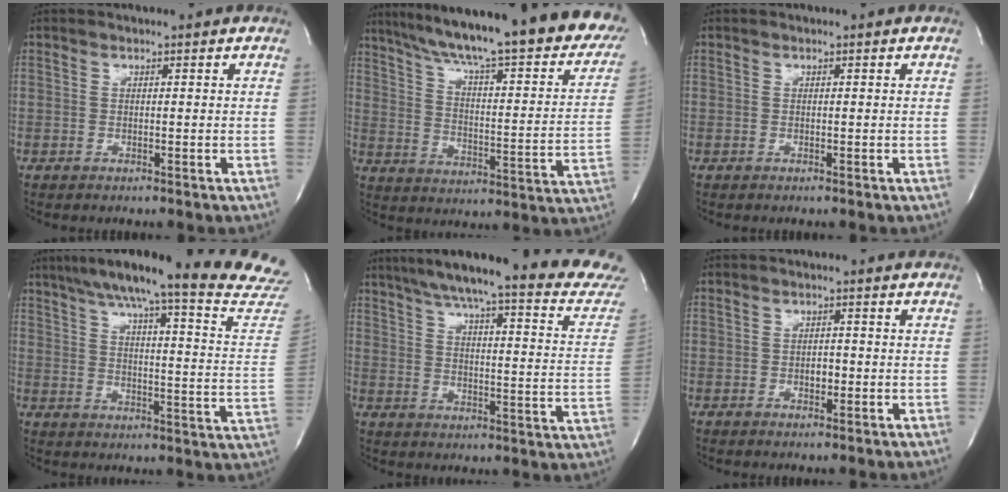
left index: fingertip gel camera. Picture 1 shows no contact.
{"total": 32.3, "force": [25.6, 5.5, 18.9], "torque": [-0.263, -0.027, 0.333]}
{"total": 0.0}
{"total": 28.5, "force": [25.2, 0.2, 13.4], "torque": [-0.199, -0.081, 0.309]}
{"total": 25.9, "force": [23.1, 1.1, 11.8], "torque": [-0.177, -0.073, 0.284]}
{"total": 1.7, "force": [-0.5, 1.0, 1.3], "torque": [-0.020, 0.002, -0.007]}